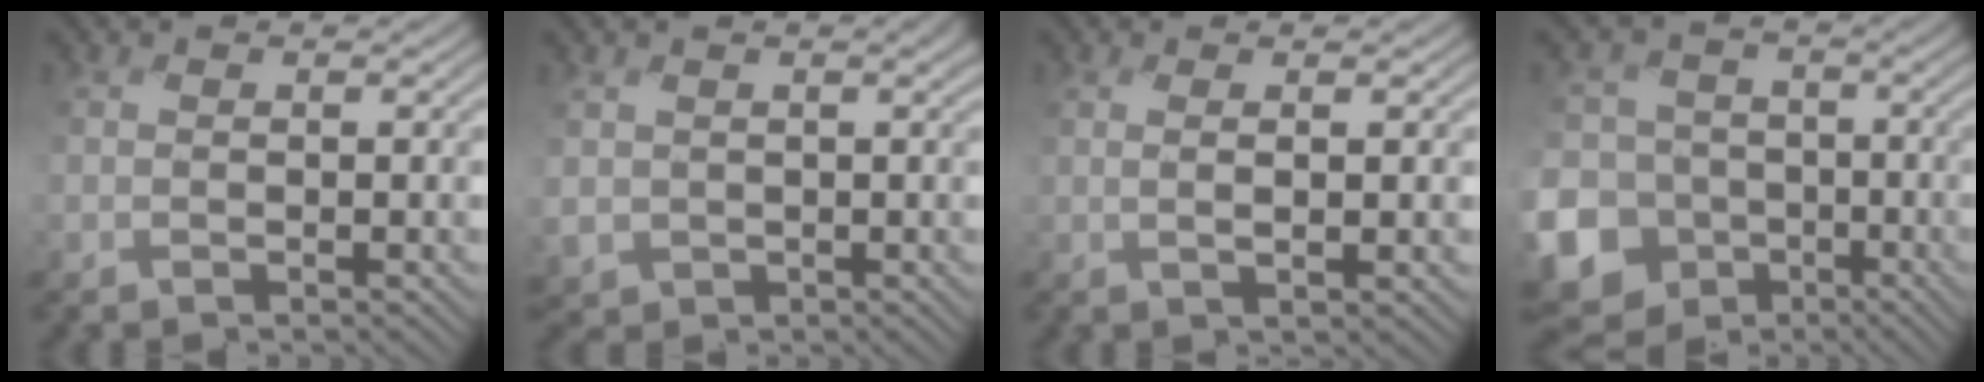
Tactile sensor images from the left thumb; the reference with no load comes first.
{"total": 2.4, "force": [0.6, 2.2, 0.7], "torque": [-0.038, -0.013, 0.011]}
{"total": 1.7, "force": [0.4, -0.3, 1.7], "torque": [-0.036, 0.004, 0.004]}
{"total": 17.2, "force": [-7.8, 14.9, 3.9], "torque": [-0.152, -0.029, -0.144]}